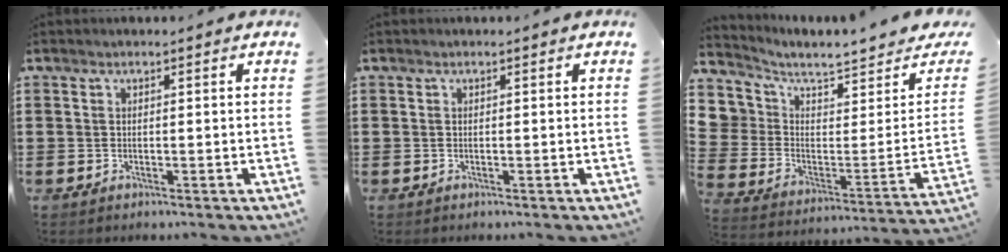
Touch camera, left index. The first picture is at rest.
{"total": 0.0}
{"total": 3.8, "force": [3.1, 2.1, -0.5], "torque": [-0.026, -0.042, 0.052]}